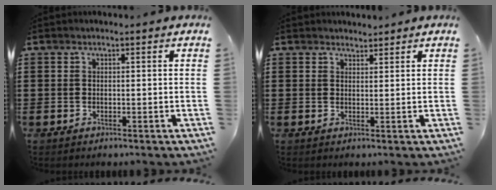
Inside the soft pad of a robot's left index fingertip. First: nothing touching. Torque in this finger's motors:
{"motor_torque": [0.59, -0.57, 0.00, -0.02]}